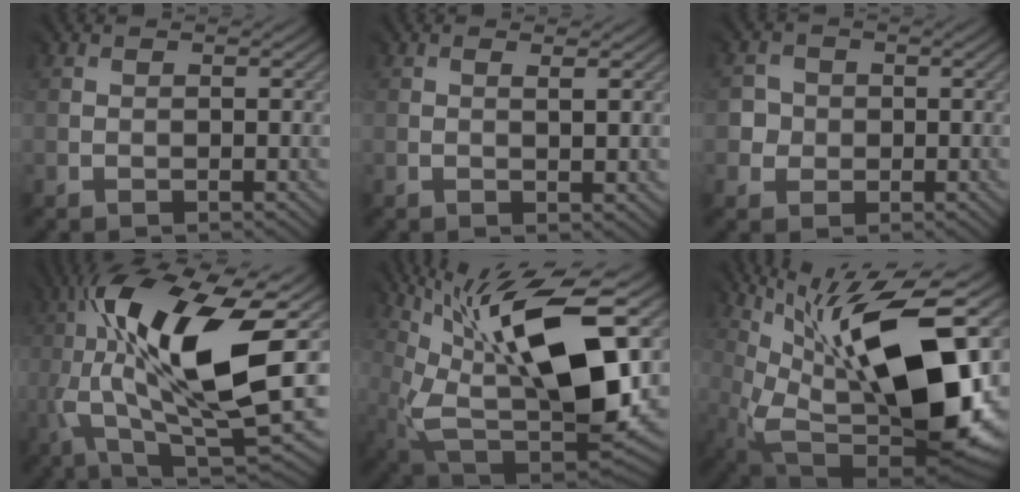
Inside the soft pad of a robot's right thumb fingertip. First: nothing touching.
{"total": 1.3, "force": [0.5, -0.3, 1.1], "torque": [-0.027, -0.002, 0.008]}
{"total": 2.4, "force": [-0.4, 2.2, -0.9], "torque": [0.003, -0.005, -0.011]}
{"total": 18.1, "force": [1.9, 6.4, 16.8], "torque": [-0.311, 0.019, 0.029]}
{"total": 15.4, "force": [4.8, 6.1, 13.3], "torque": [-0.250, 0.002, 0.092]}
{"total": 16.1, "force": [4.4, 5.4, 14.6], "torque": [-0.250, 0.016, 0.080]}